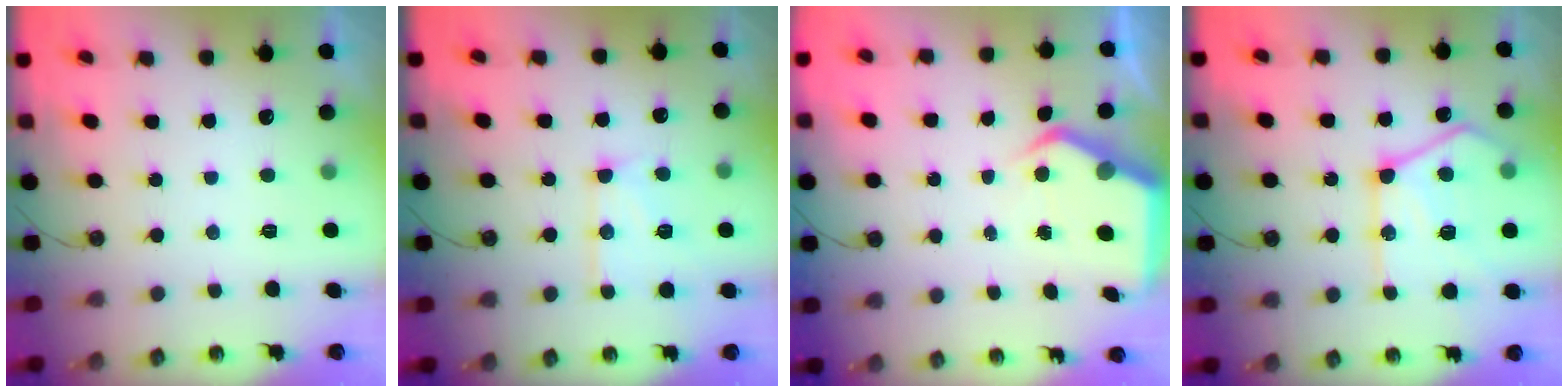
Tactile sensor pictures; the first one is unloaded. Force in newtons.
{"total": 10.1, "press": 10.1, "slide": 0.7}
{"total": 4.9, "press": 4.9, "slide": 0.2}
{"total": 20.6, "press": 20.5, "slide": 2.2}